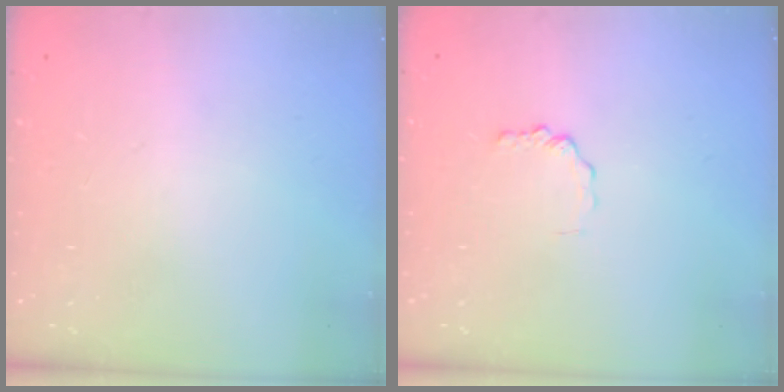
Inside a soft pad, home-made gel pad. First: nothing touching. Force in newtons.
{"total": 1.8, "press": 1.8, "slide": 0.3}